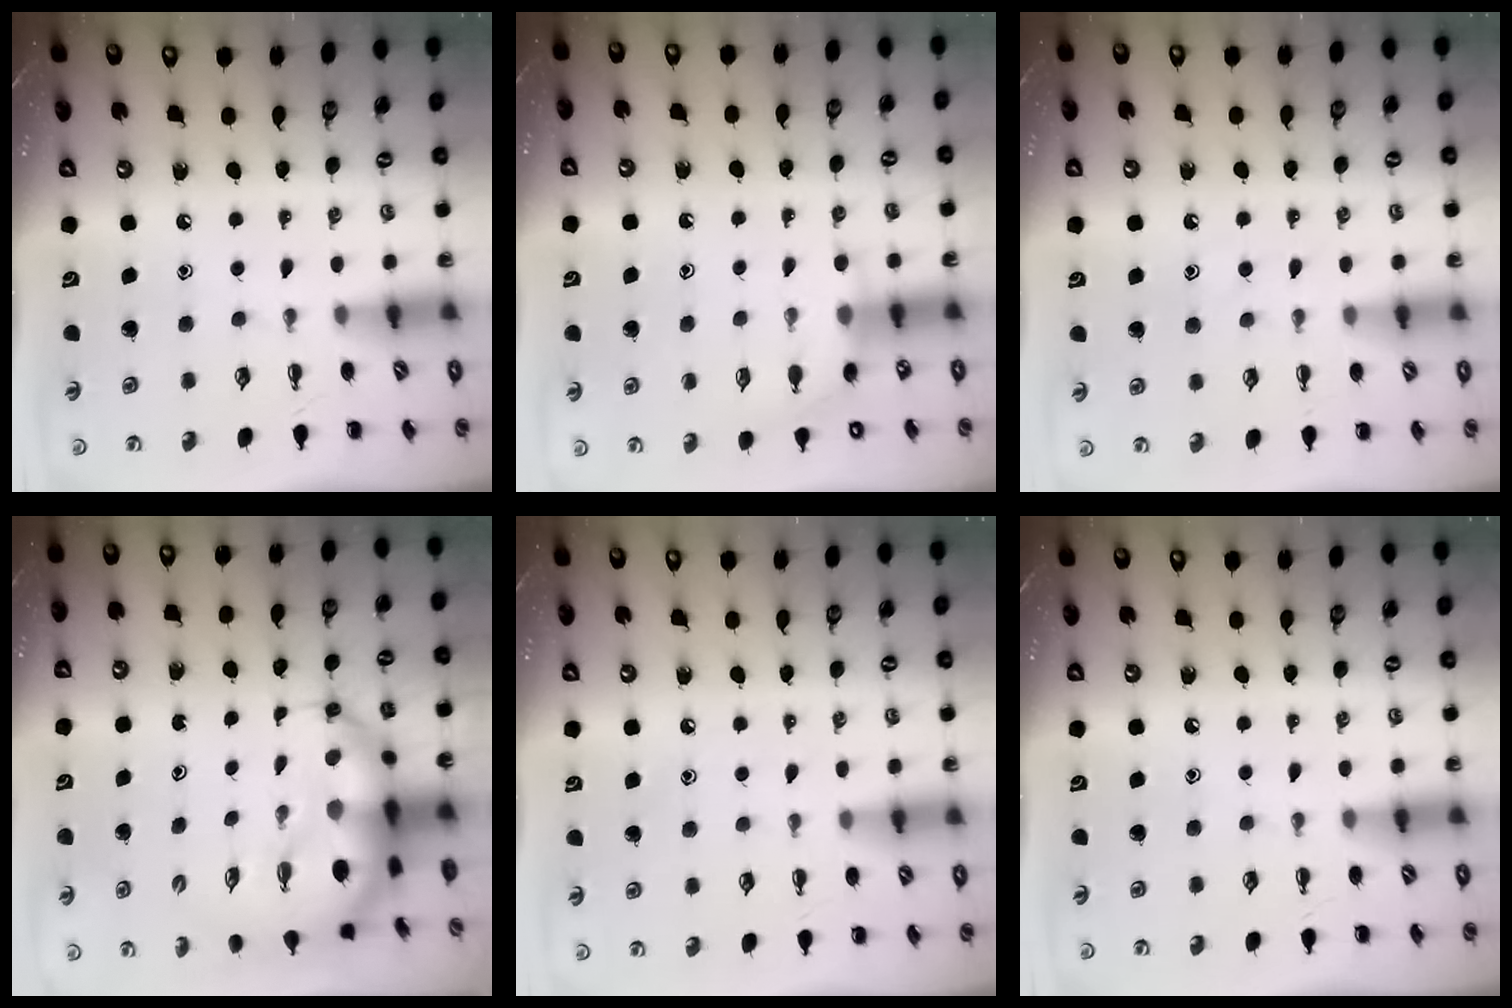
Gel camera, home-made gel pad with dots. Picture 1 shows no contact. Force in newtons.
{"total": 6.4, "press": 6.3, "slide": 1.3}
{"total": 6.4, "press": 6.3, "slide": 1.1}
{"total": 10.9, "press": 10.4, "slide": 3.1}
{"total": 7.0, "press": 6.6, "slide": 2.2}
{"total": 0.0}